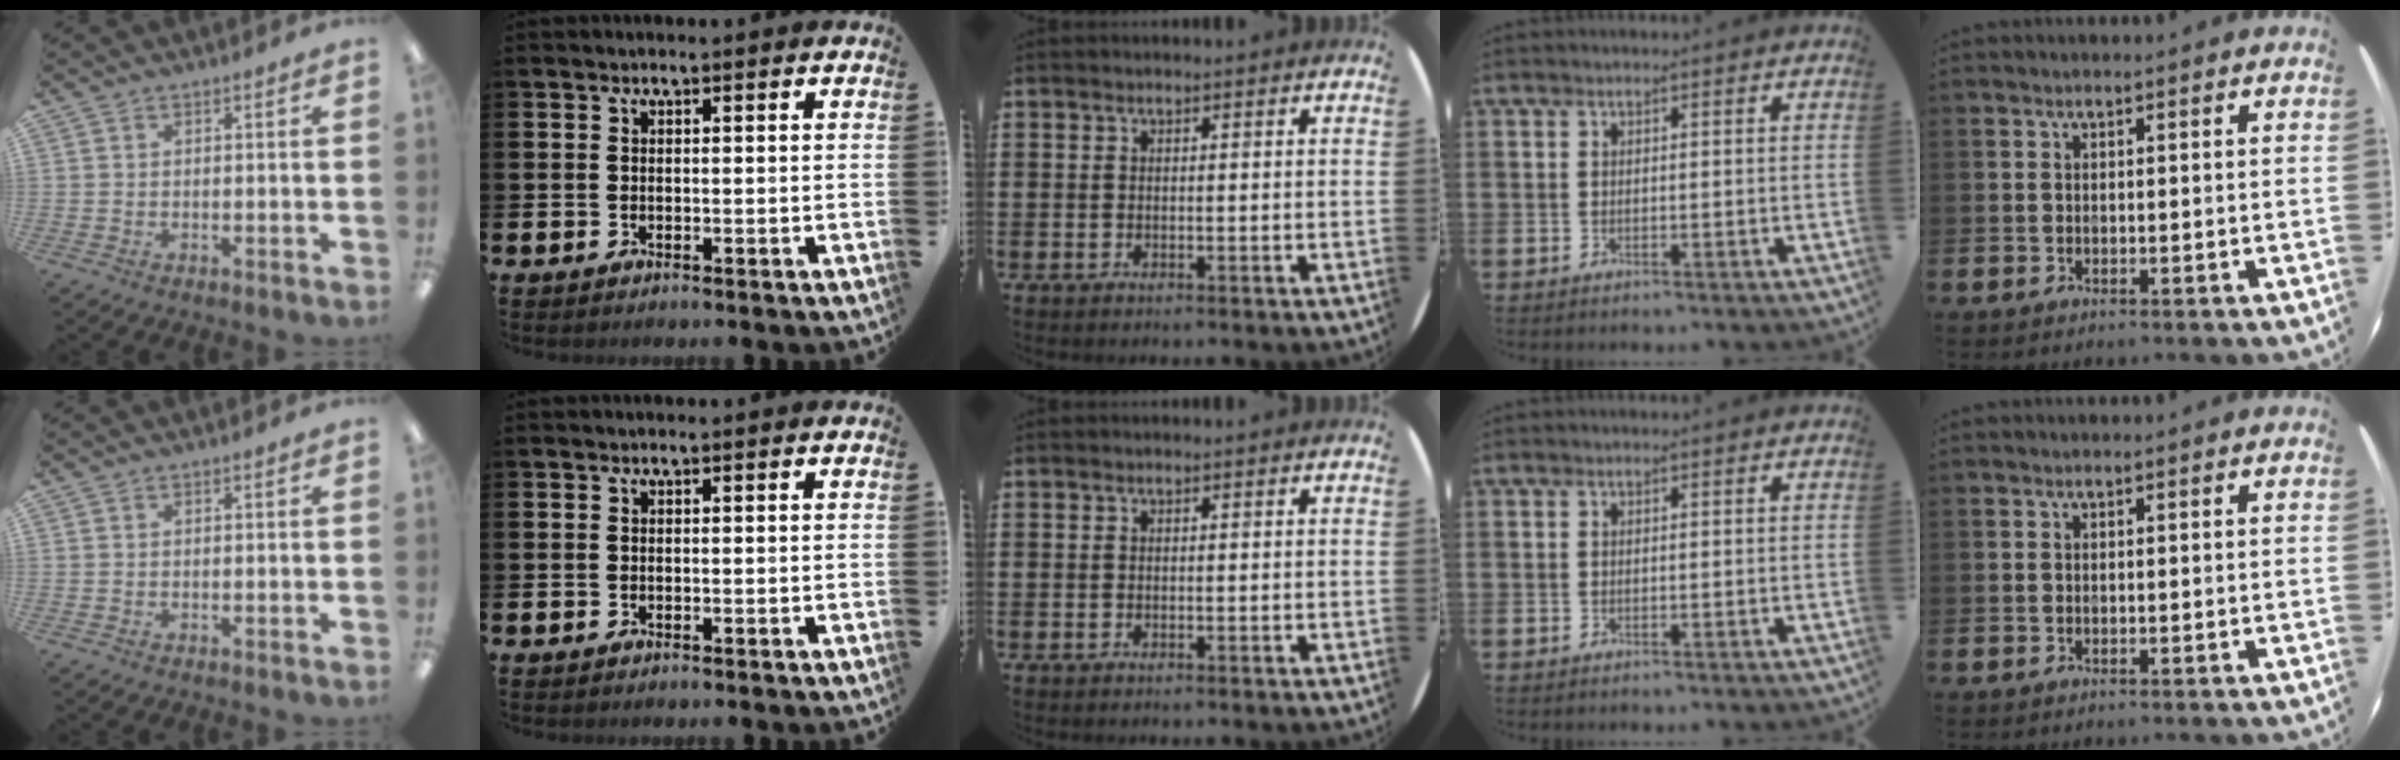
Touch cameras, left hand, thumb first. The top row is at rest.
{}